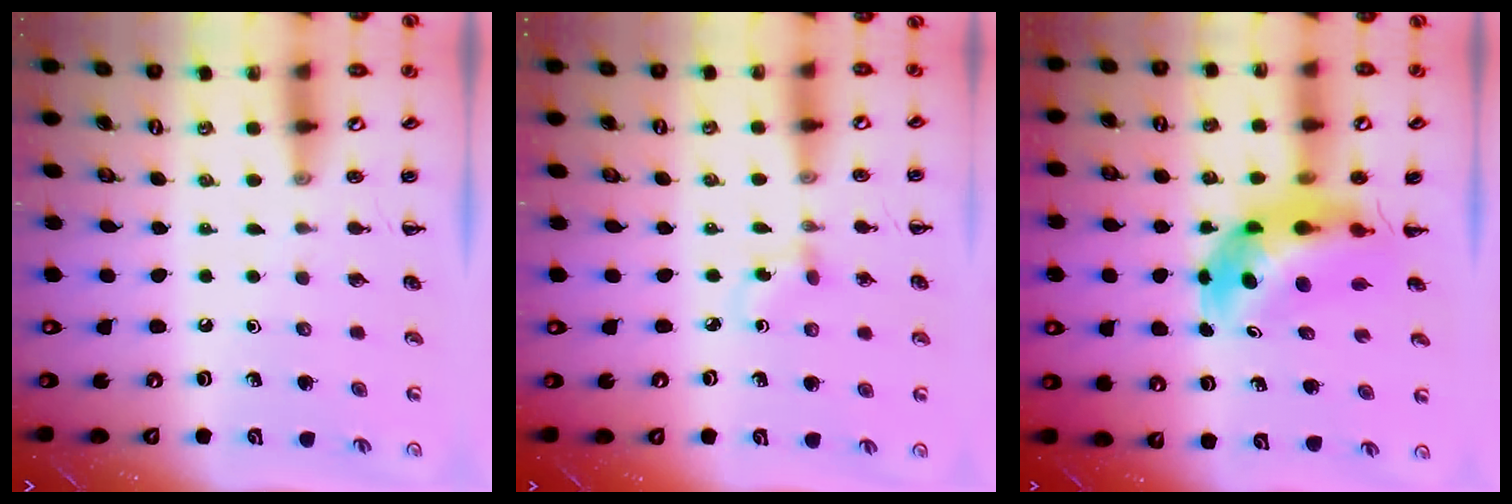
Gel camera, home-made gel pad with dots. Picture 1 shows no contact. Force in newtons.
{"total": 2.2, "press": 2.0, "slide": 0.9}
{"total": 7.1, "press": 6.7, "slide": 2.2}